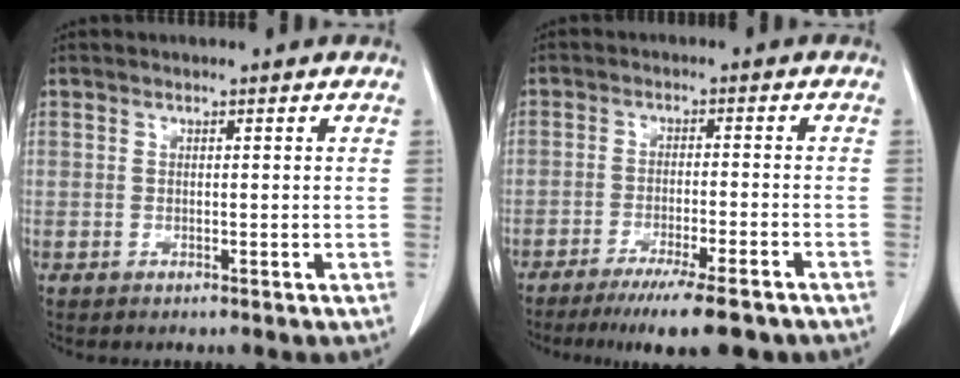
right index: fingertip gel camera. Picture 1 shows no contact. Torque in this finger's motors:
{"motor_torque": [1.15, -0.99, 0.29, 0.14]}